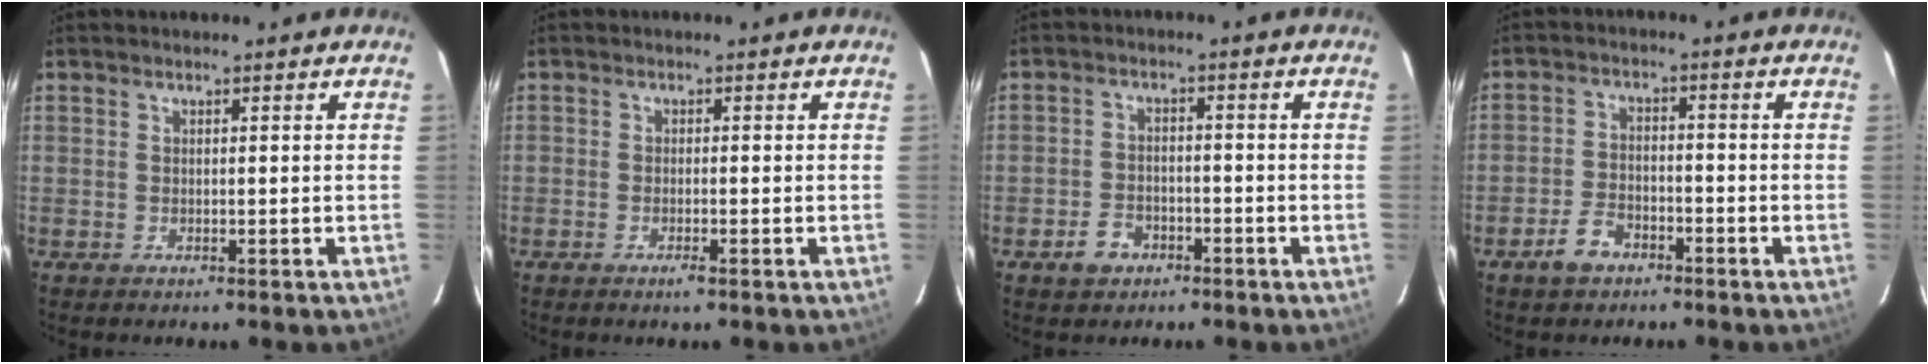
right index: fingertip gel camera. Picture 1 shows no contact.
{"total": 1.4, "force": [-0.9, 0.0, 1.1], "torque": [-0.021, -0.003, -0.016]}
{"total": 3.8, "force": [-2.2, 2.8, 1.5], "torque": [-0.026, 0.006, -0.032]}
{"total": 4.5, "force": [-3.0, 2.6, 2.2], "torque": [-0.047, 0.003, -0.051]}